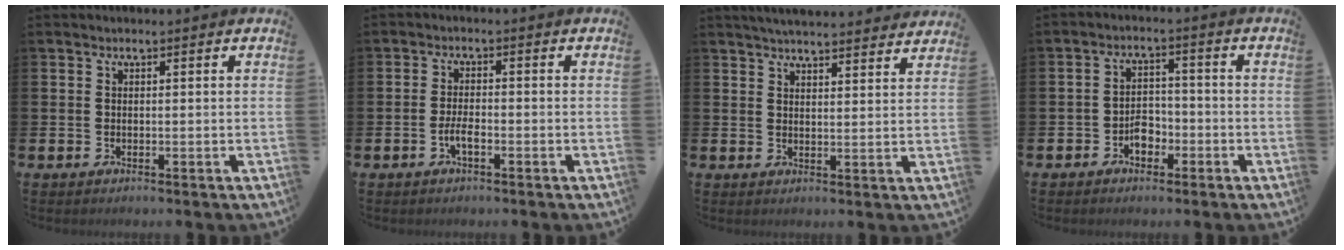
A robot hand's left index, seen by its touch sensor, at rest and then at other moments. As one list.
[{"total": 2.4, "force": [-1.0, 0.8, 2.0], "torque": [-0.033, 0.002, -0.021]}, {"total": 4.3, "force": [4.2, 0.1, 0.4], "torque": [-0.017, -0.024, 0.077]}, {"total": 3.2, "force": [-1.9, 2.1, 1.5], "torque": [-0.028, 0.006, -0.041]}]